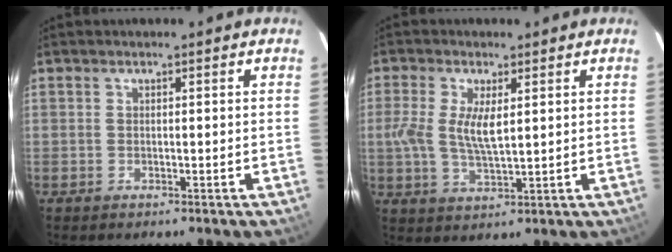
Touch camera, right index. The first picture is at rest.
{"total": 6.8, "force": [1.0, 2.4, 6.4], "torque": [-0.137, -0.002, 0.017]}